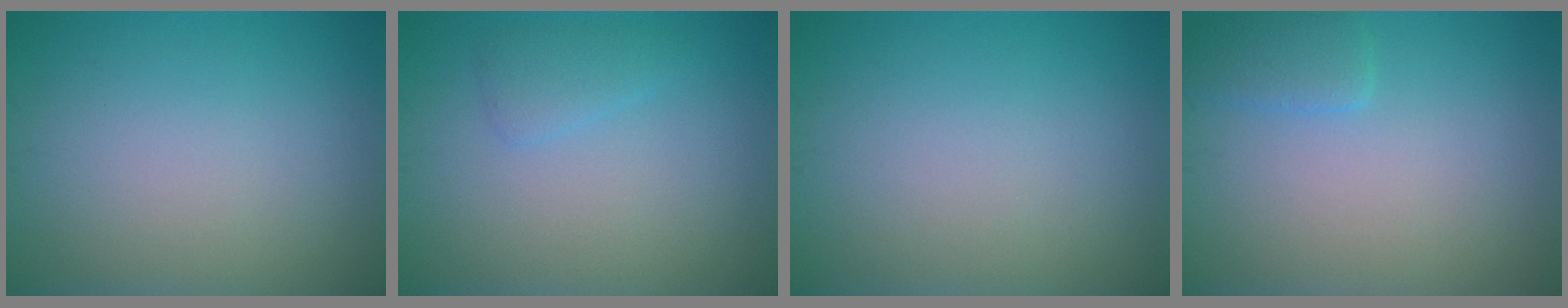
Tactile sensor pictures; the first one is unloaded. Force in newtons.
{"total": 1.4, "press": 1.4, "slide": 0.2}
{"total": 0.0}
{"total": 1.7, "press": 1.7, "slide": 0.2}